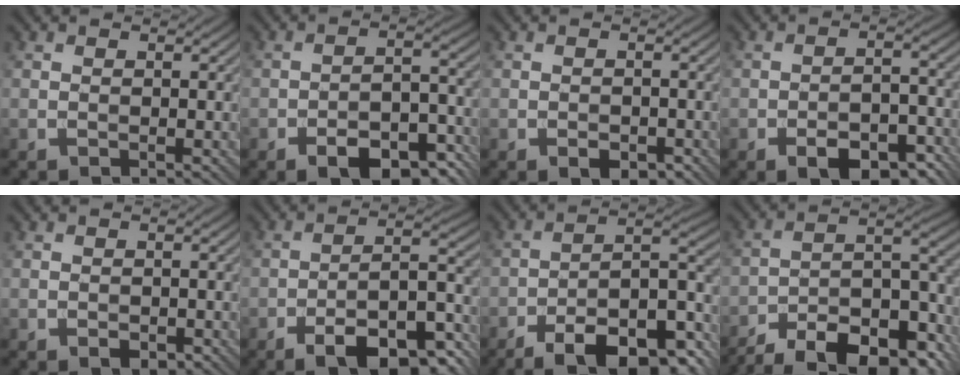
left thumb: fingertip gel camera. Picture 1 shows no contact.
{"total": 9.6, "force": [-5.8, 4.4, 6.3], "torque": [-0.090, 0.002, -0.093]}
{"total": 2.3, "force": [-1.2, 1.3, 1.5], "torque": [-0.021, -0.002, -0.017]}
{"total": 8.4, "force": [-4.9, 4.0, 5.6], "torque": [-0.079, 0.002, -0.073]}
{"total": 1.2, "force": [-0.6, 0.8, 0.8], "torque": [-0.009, -0.001, -0.008]}
{"total": 12.8, "force": [-8.3, 4.1, 8.8], "torque": [-0.133, 0.005, -0.134]}
{"total": 16.0, "force": [-11.5, 5.0, 9.9], "torque": [-0.156, 0.001, -0.173]}
{"total": 15.4, "force": [-11.9, 5.3, 8.2], "torque": [-0.147, -0.002, -0.186]}